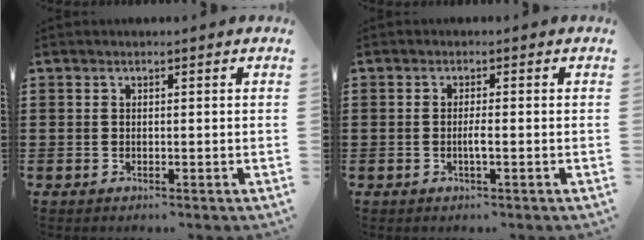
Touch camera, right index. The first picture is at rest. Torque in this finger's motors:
{"motor_torque": [0.65, 0.10, 0.03, 0.02]}